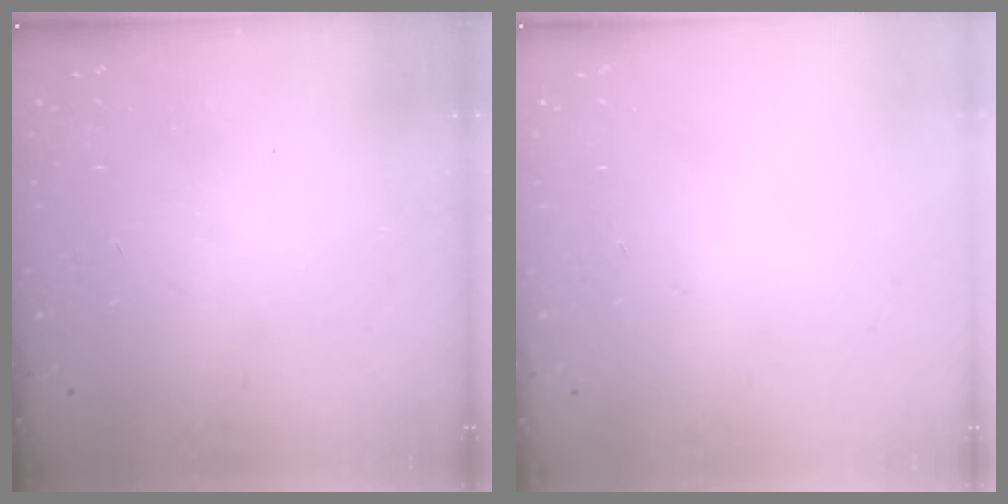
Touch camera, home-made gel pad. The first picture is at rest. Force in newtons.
{"total": 0.0}